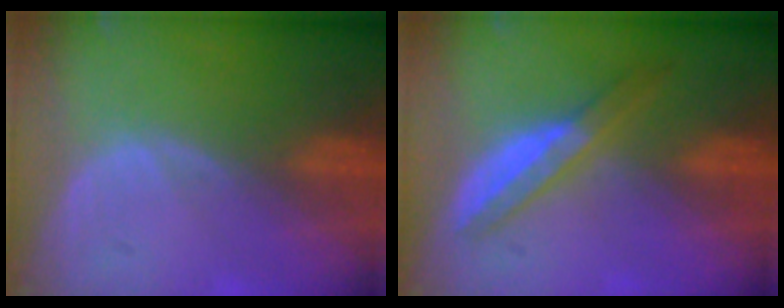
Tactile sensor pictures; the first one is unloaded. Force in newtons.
{"total": 5.7, "press": 5.0, "slide": 2.7}